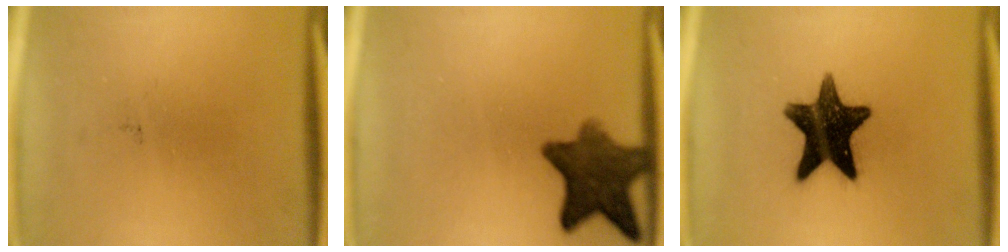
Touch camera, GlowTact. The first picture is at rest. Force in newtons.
{"total": 9.7}
{"total": 15.1}